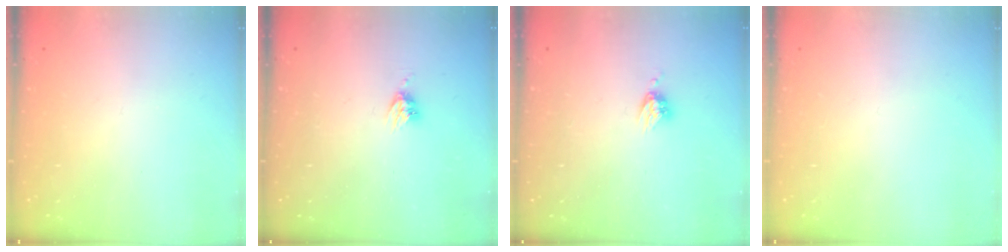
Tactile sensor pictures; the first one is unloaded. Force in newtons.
{"total": 4.5, "press": 4.5, "slide": 0.4}
{"total": 4.0, "press": 4.0, "slide": 0.4}
{"total": 0.0}